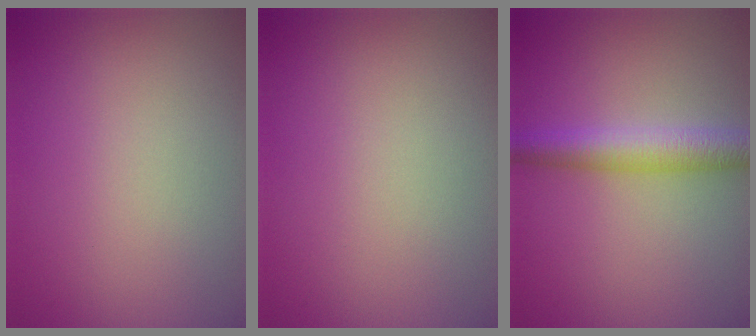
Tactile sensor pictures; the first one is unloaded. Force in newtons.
{"total": 0.0}
{"total": 4.2, "press": 4.2, "slide": 0.0}